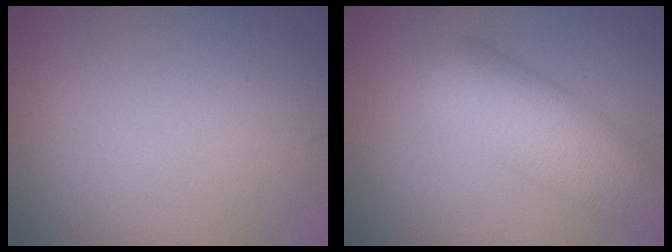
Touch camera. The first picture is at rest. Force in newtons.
{"total": 6.7, "press": 6.7, "slide": 0.4}